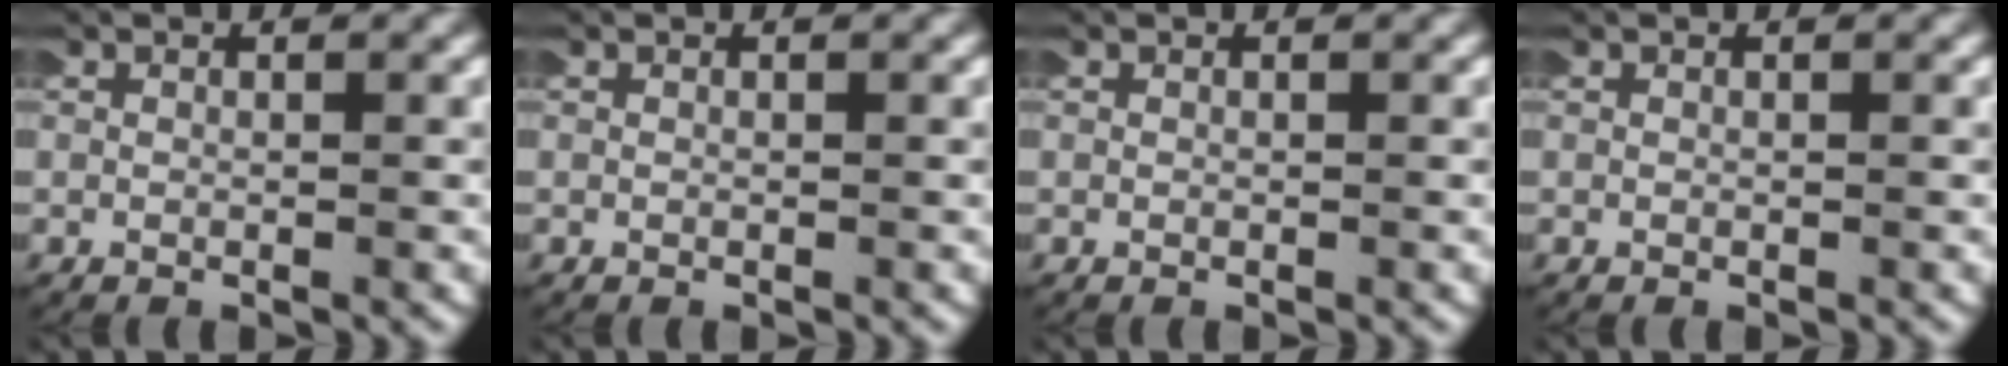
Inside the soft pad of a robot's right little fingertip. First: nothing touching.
{"total": 0.0}
{"total": 0.0}
{"total": 0.0}